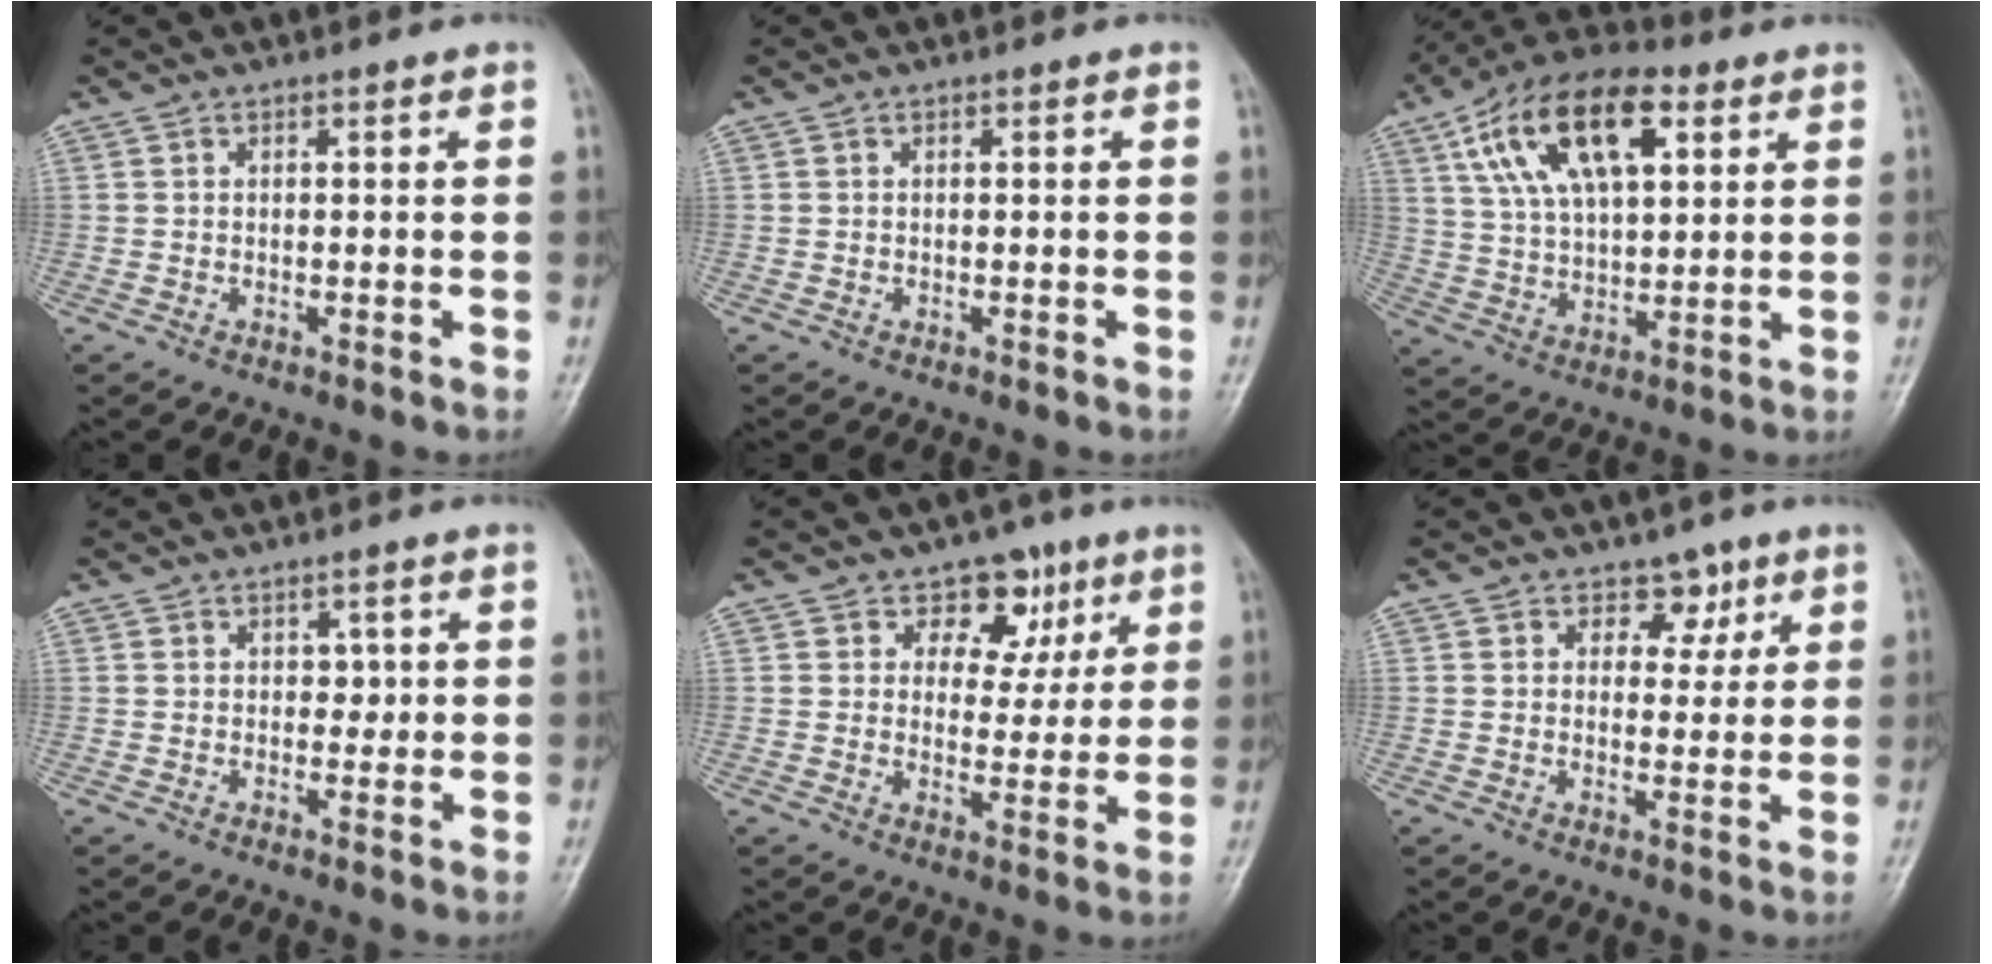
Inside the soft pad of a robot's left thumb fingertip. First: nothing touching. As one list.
[{"total": 0.0}, {"total": 18.3, "force": [7.5, 9.2, 14.0], "torque": [-0.229, 0.000, 0.130]}, {"total": 1.7, "force": [0.3, 1.3, 1.0], "torque": [0.005, 0.003, 0.001]}, {"total": 8.0, "force": [4.2, 6.0, 3.1], "torque": [0.001, -0.012, 0.058]}, {"total": 4.4, "force": [2.4, 3.3, 1.6], "torque": [0.014, -0.009, 0.032]}]